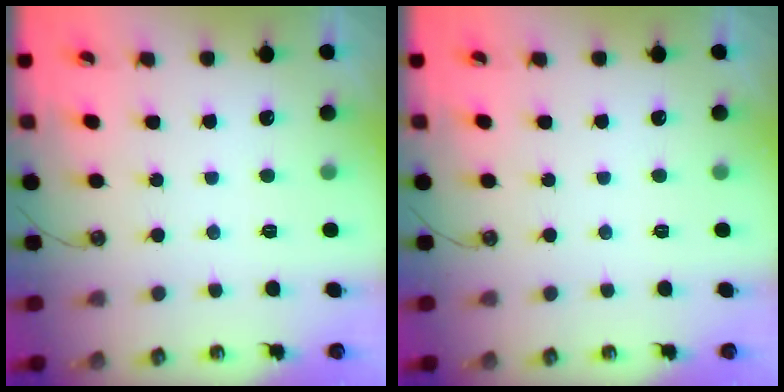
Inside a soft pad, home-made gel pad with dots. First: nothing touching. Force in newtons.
{"total": 0.0}